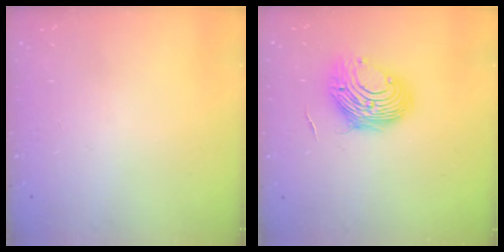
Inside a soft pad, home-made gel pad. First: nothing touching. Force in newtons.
{"total": 10.7, "press": 10.7, "slide": 0.8}